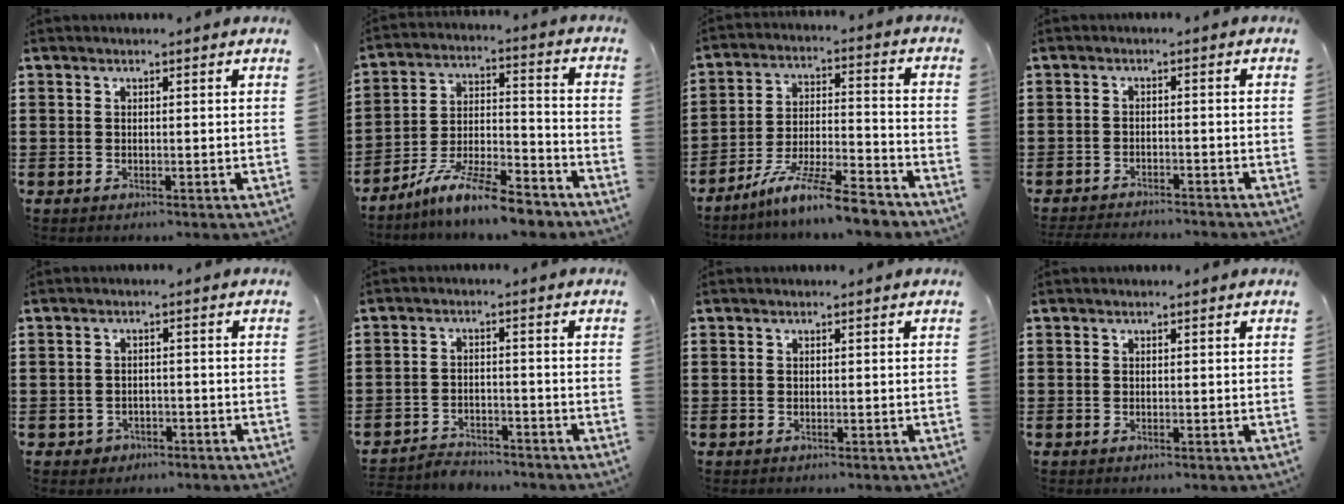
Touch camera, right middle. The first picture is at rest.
{"total": 10.0, "force": [-8.7, 0.9, 4.8], "torque": [-0.089, 0.016, -0.168]}
{"total": 9.5, "force": [-8.1, 0.2, 4.8], "torque": [-0.094, 0.007, -0.158]}
{"total": 2.5, "force": [-2.5, 0.0, 0.3], "torque": [-0.009, -0.003, -0.051]}
{"total": 1.6, "force": [-1.3, 0.9, 0.0], "torque": [-0.006, 0.001, -0.031]}
{"total": 3.4, "force": [-3.4, 0.6, 0.0], "torque": [-0.006, 0.002, -0.072]}
{"total": 0.0}
{"total": 0.0}